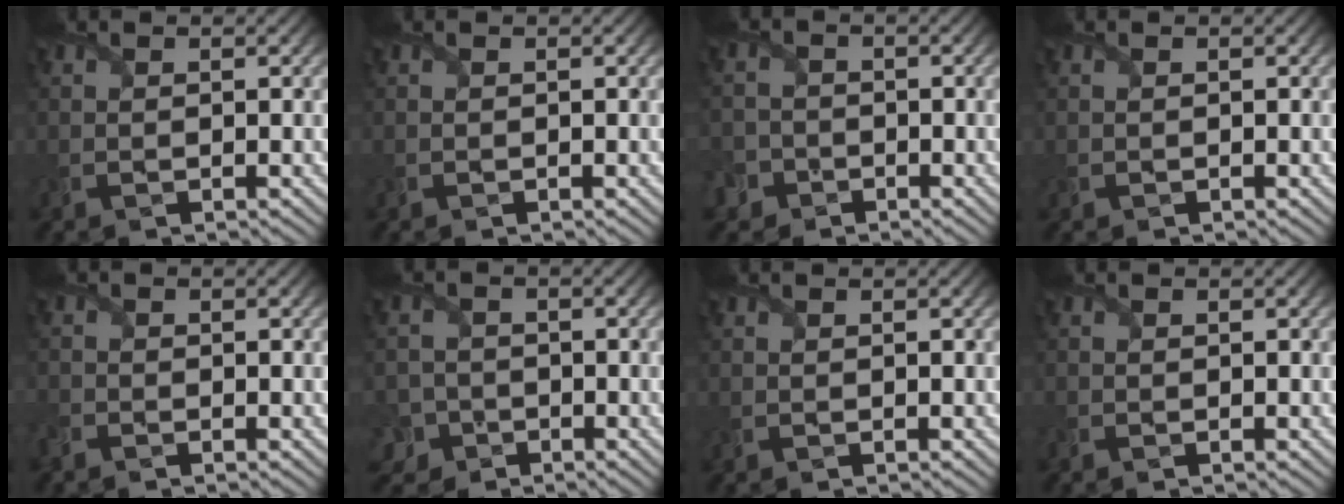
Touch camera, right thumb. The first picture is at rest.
{"total": 0.0}
{"total": 4.3, "force": [-2.4, 3.5, 0.9], "torque": [-0.020, -0.005, -0.058]}
{"total": 0.0}
{"total": 1.7, "force": [-1.5, 0.8, 0.4], "torque": [-0.016, -0.011, -0.041]}
{"total": 4.8, "force": [-2.7, 3.8, 1.2], "torque": [-0.024, -0.006, -0.061]}
{"total": 0.0}
{"total": 0.5, "force": [-0.5, 0.2, 0.1], "torque": [-0.003, -0.007, -0.008]}